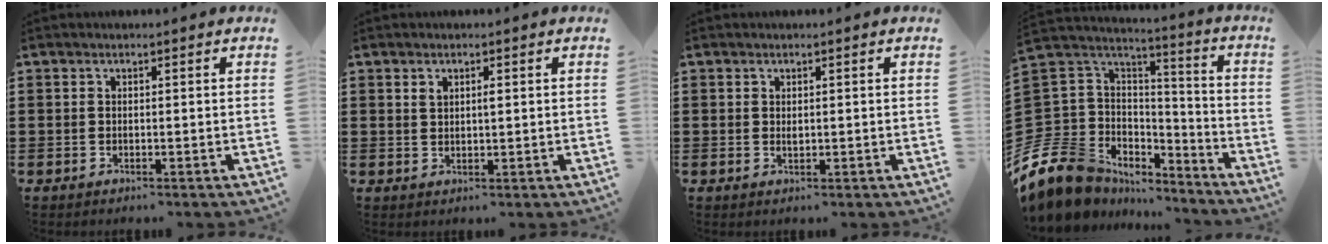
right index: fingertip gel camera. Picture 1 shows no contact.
{"total": 1.2, "force": [0.6, 0.5, 0.9], "torque": [-0.019, 0.004, 0.010]}
{"total": 0.8, "force": [0.2, 0.4, 0.6], "torque": [-0.013, 0.002, 0.004]}
{"total": 12.6, "force": [-8.1, 8.9, 3.8], "torque": [-0.132, 0.007, -0.155]}